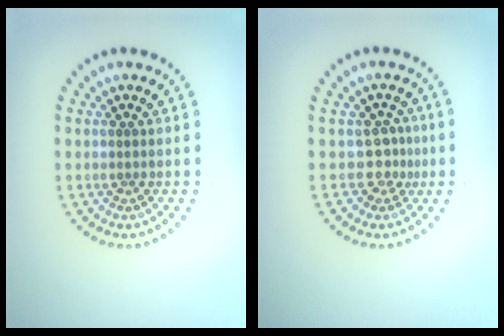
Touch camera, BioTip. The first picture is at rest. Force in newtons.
{"total": 1.9, "press": 1.3, "slide": 1.4}